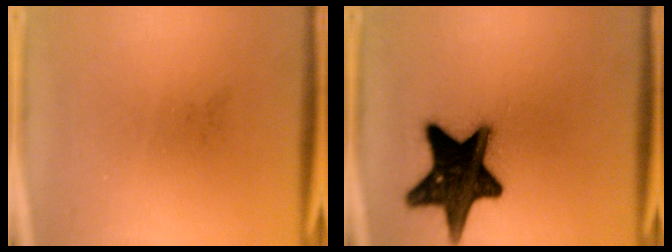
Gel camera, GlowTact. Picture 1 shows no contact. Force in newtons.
{"total": 18.8}